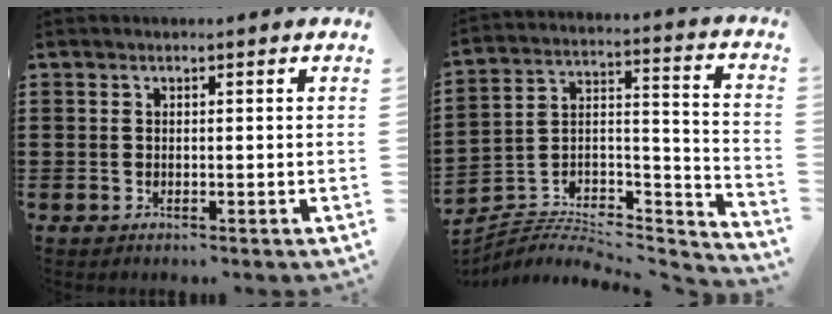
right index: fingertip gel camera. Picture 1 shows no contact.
{"total": 4.3, "force": [-3.6, 2.2, 0.9], "torque": [-0.017, -0.001, -0.074]}